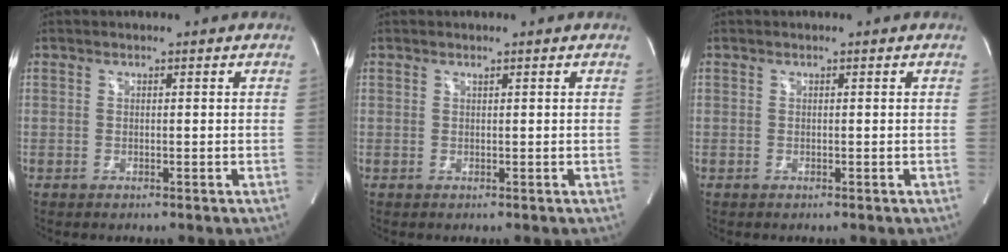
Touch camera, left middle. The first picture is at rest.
{"total": 0.0}
{"total": 0.0}